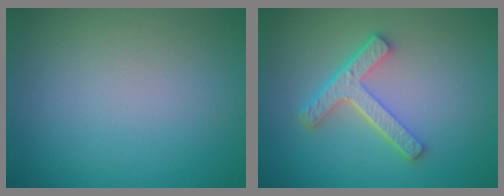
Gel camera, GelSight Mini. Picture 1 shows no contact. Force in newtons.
{"total": 4.2, "press": 3.1, "slide": 2.8}